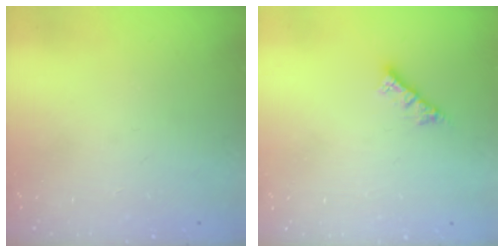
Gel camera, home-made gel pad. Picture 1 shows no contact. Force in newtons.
{"total": 3.6, "press": 3.6, "slide": 0.1}